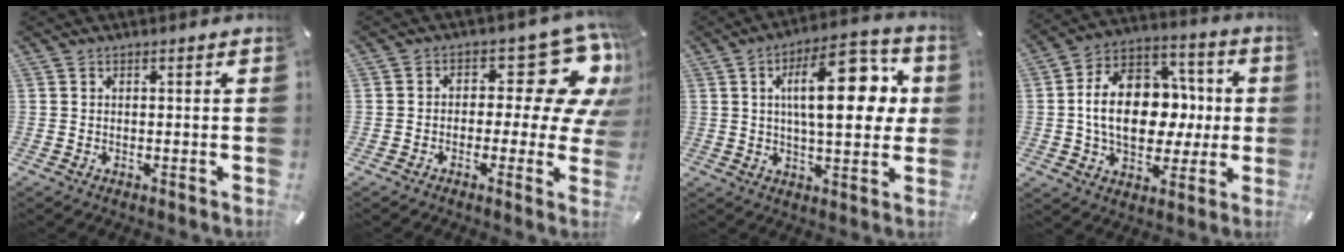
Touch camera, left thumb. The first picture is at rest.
{"total": 14.5, "force": [5.3, 7.3, 11.3], "torque": [-0.141, -0.041, 0.080]}
{"total": 19.1, "force": [4.8, 7.9, 16.7], "torque": [-0.251, -0.003, 0.069]}
{"total": 17.9, "force": [-0.6, 13.2, 12.1], "torque": [-0.230, 0.014, -0.008]}